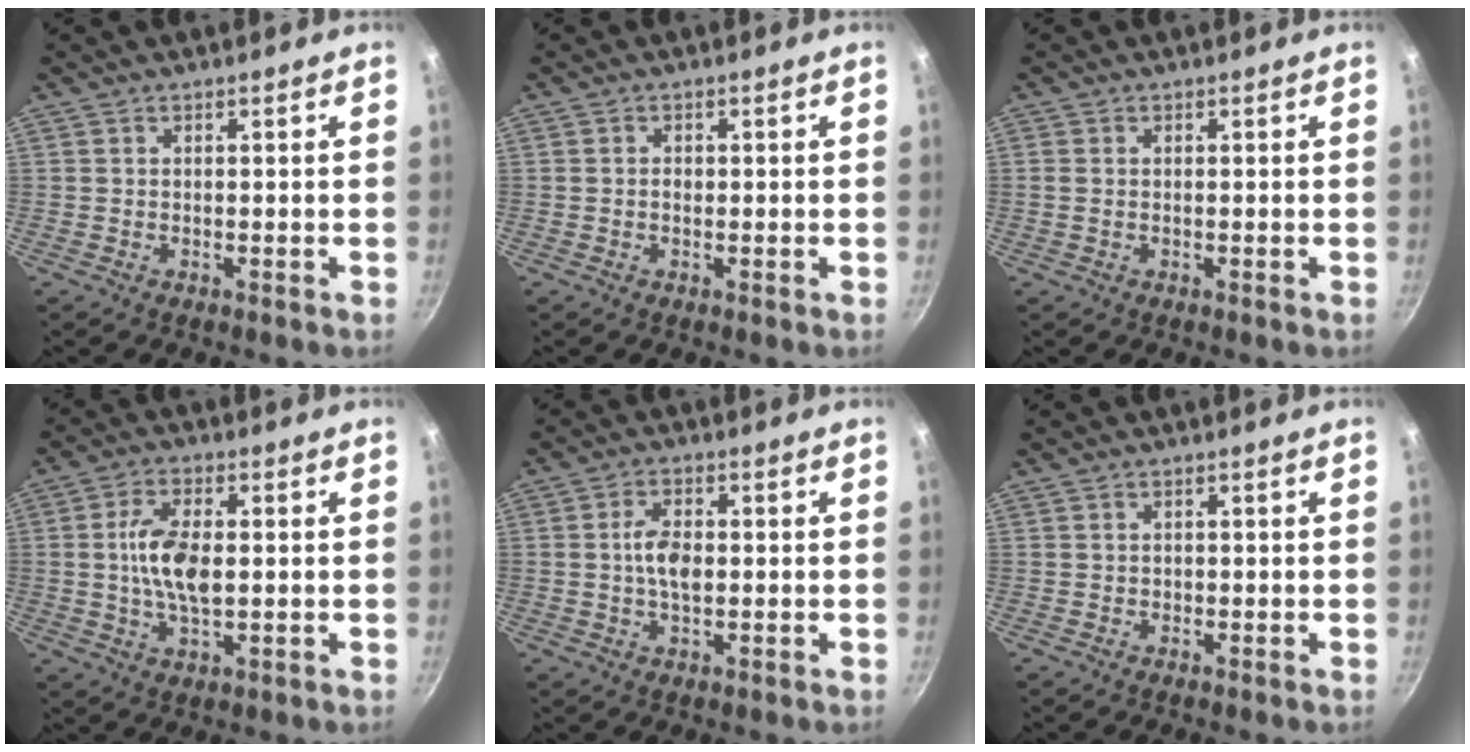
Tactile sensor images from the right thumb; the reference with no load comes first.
{"total": 1.1, "force": [-0.1, 0.9, 0.6], "torque": [-0.010, 0.004, -0.002]}
{"total": 1.0, "force": [0.0, 0.7, 0.7], "torque": [-0.015, 0.002, 0.001]}
{"total": 9.6, "force": [0.4, 4.8, 8.4], "torque": [-0.158, 0.009, 0.007]}
{"total": 5.7, "force": [0.0, 3.2, 4.8], "torque": [-0.082, 0.012, -0.002]}
{"total": 0.6, "force": [-0.1, 0.6, 0.0], "torque": [0.002, 0.002, 0.000]}